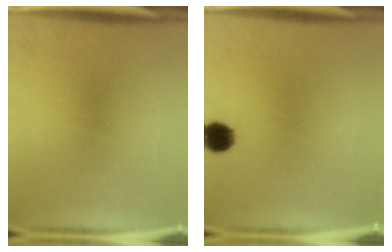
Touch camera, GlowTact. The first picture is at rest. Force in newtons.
{"total": 5.0}